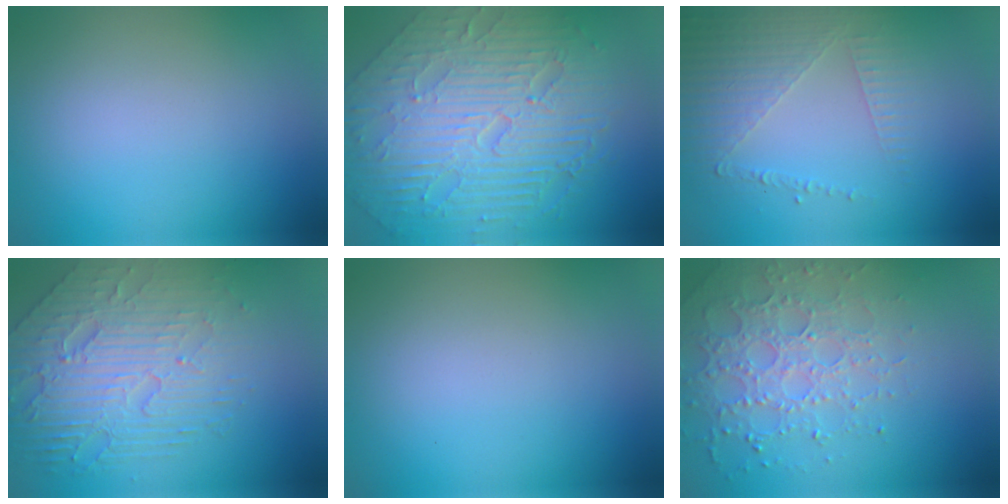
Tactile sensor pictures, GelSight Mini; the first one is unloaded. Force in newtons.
{"total": 10.6, "press": 7.0, "slide": 7.9}
{"total": 5.2, "press": 3.1, "slide": 4.2}
{"total": 7.1, "press": 5.1, "slide": 5.0}
{"total": 0.0}
{"total": 4.1, "press": 3.9, "slide": 1.2}